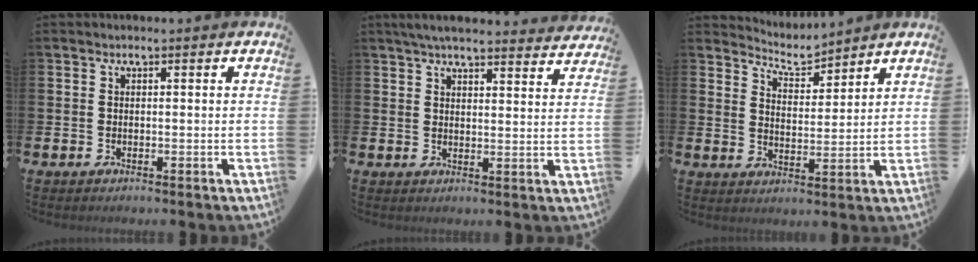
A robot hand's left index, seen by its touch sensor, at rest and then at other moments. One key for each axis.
{"total": 5.0, "fx": 4.7, "fy": 0.5, "fz": 1.5, "tx": -0.039, "ty": -0.020, "tz": 0.084}
{"total": 4.9, "fx": 4.8, "fy": 0.9, "fz": 0.7, "tx": -0.027, "ty": -0.027, "tz": 0.085}